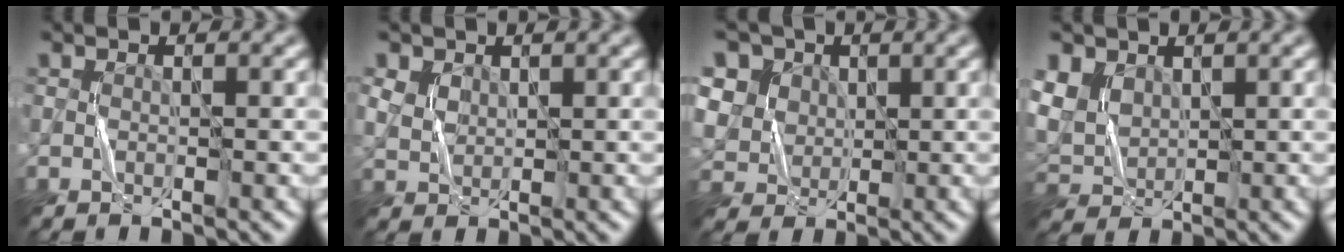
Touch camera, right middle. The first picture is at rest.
{"total": 1.7, "force": [0.9, 1.3, 0.6], "torque": [-0.016, -0.002, 0.021]}
{"total": 8.1, "force": [3.6, 6.6, 3.1], "torque": [-0.079, 0.016, 0.050]}
{"total": 3.9, "force": [1.8, 3.0, 1.8], "torque": [-0.050, -0.002, 0.037]}